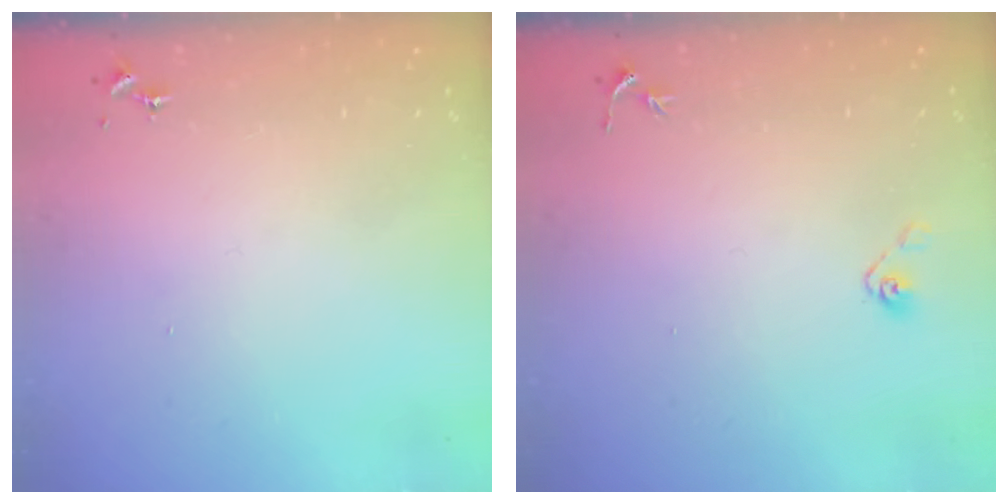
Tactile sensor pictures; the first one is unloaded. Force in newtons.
{"total": 4.0, "press": 3.4, "slide": 2.0}